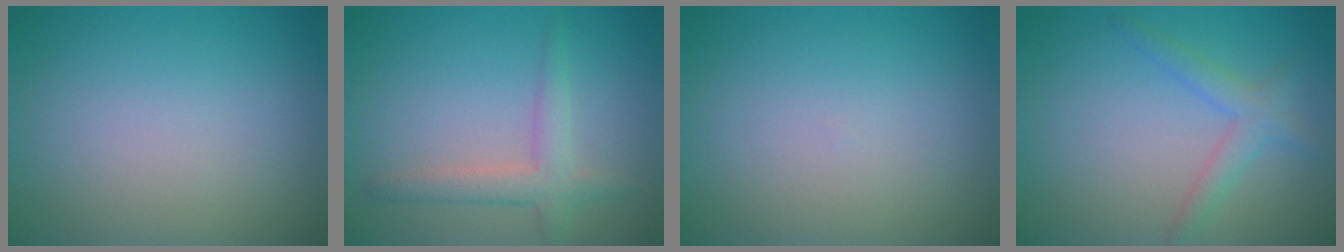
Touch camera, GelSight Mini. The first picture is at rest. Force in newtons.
{"total": 2.9, "press": 2.8, "slide": 0.1}
{"total": 0.0}
{"total": 2.3, "press": 2.3, "slide": 0.1}